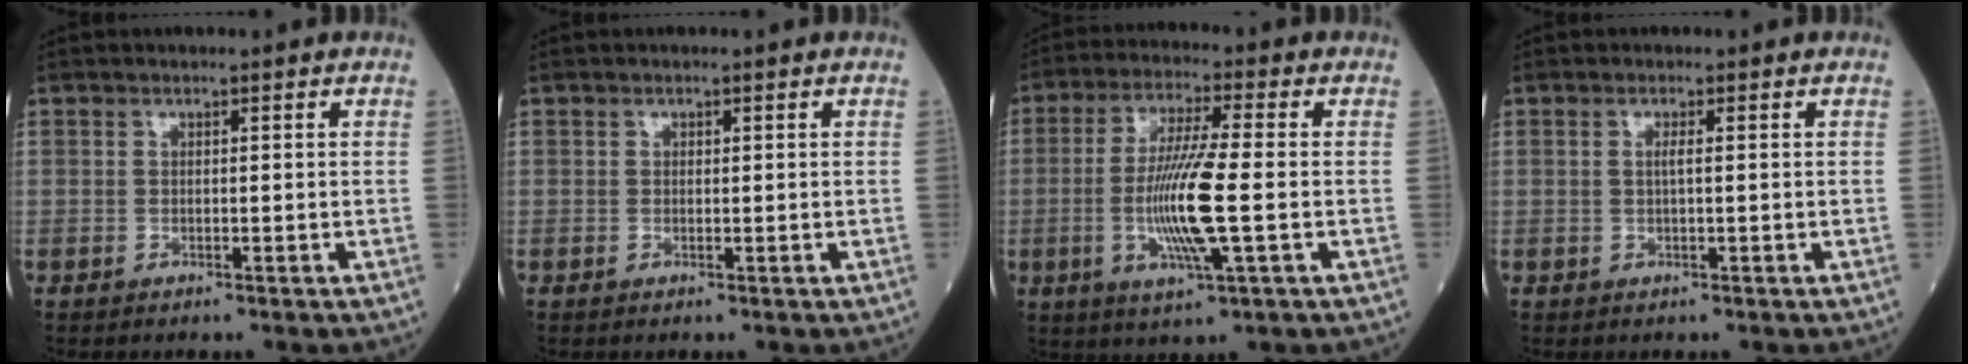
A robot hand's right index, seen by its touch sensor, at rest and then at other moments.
{"total": 0.0}
{"total": 11.3, "force": [-1.7, 0.5, 11.1], "torque": [-0.221, -0.010, -0.037]}
{"total": 1.0, "force": [0.2, 0.0, 1.0], "torque": [-0.023, 0.000, 0.002]}